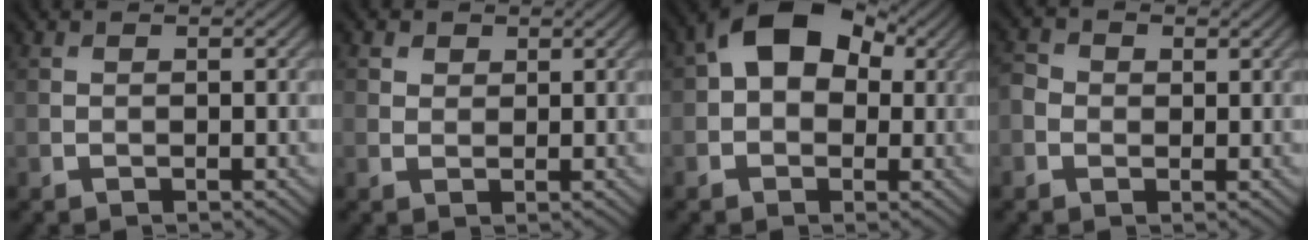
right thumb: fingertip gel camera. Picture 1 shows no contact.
{"total": 1.9, "force": [1.2, 1.5, 0.5], "torque": [-0.013, -0.005, 0.020]}
{"total": 10.1, "force": [2.2, 6.9, 7.0], "torque": [-0.117, 0.023, 0.021]}
{"total": 2.3, "force": [0.0, 2.0, 1.1], "torque": [-0.030, 0.002, -0.007]}